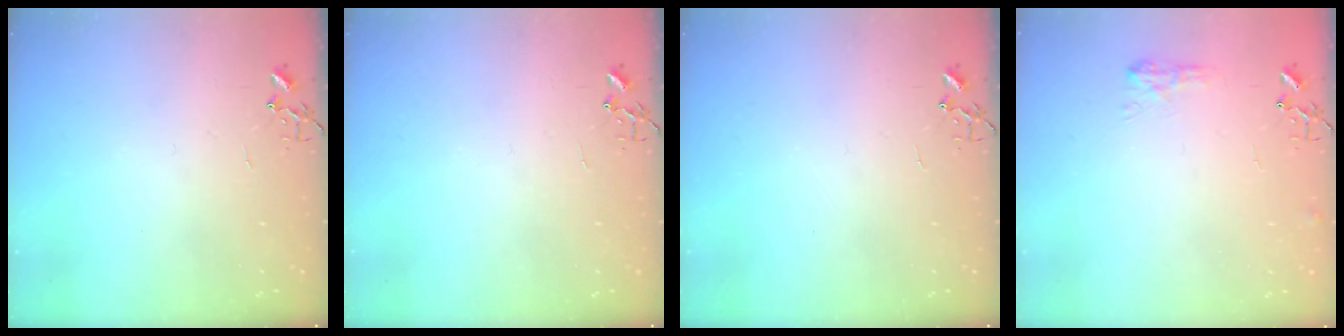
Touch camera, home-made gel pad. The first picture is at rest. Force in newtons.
{"total": 0.0}
{"total": 0.0}
{"total": 8.0, "press": 7.9, "slide": 0.7}